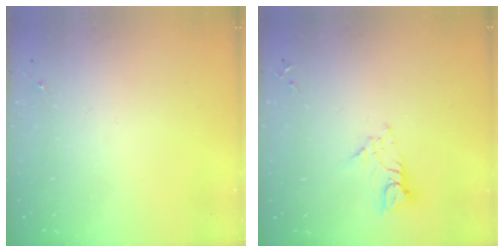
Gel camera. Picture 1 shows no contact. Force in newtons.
{"total": 6.6, "press": 6.6, "slide": 0.3}